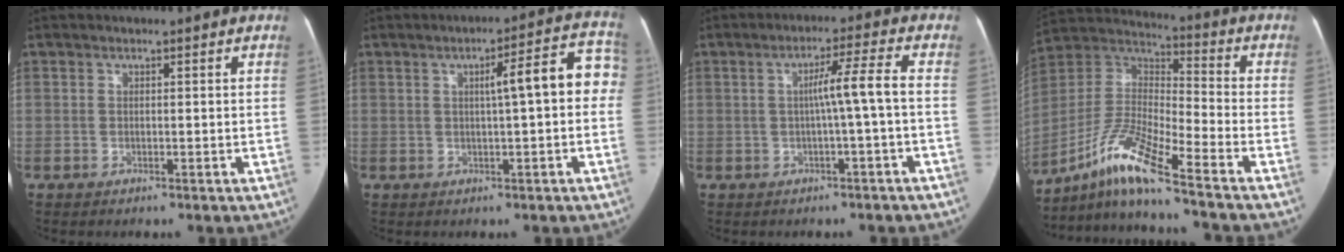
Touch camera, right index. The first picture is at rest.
{"total": 8.4, "force": [0.9, 1.5, 8.2], "torque": [-0.101, 0.036, 0.007]}
{"total": 5.5, "force": [-0.6, -1.1, 5.3], "torque": [-0.086, 0.014, -0.008]}
{"total": 12.2, "force": [-9.1, -0.3, 8.2], "torque": [-0.175, 0.008, -0.170]}